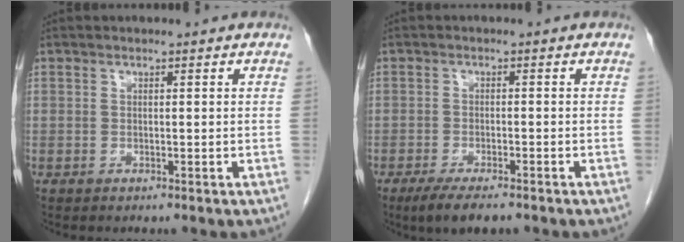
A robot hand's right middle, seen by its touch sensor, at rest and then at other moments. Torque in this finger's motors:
{"motor_torque": [0.62, -0.39, 0.04, 0.05]}